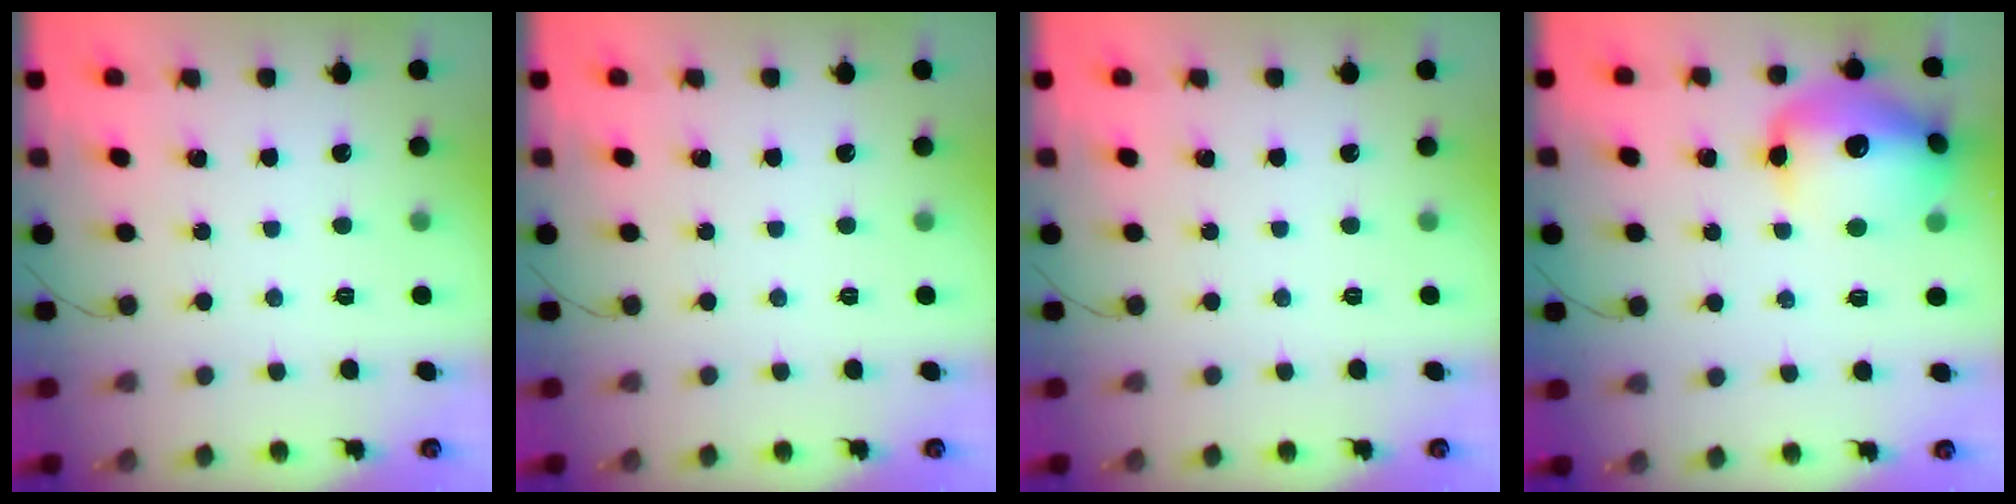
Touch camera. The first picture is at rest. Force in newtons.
{"total": 0.0}
{"total": 0.0}
{"total": 17.3, "press": 17.2, "slide": 1.9}